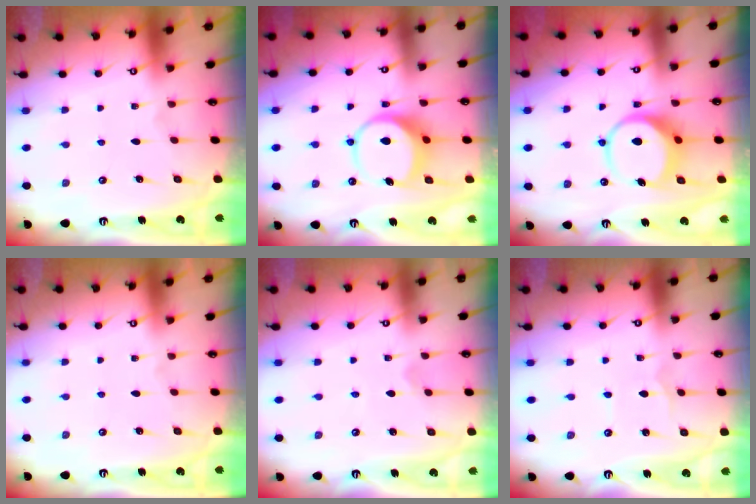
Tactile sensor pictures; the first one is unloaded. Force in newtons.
{"total": 9.8, "press": 9.7, "slide": 1.1}
{"total": 8.5, "press": 8.5, "slide": 1.0}
{"total": 0.0}
{"total": 1.0, "press": 1.0, "slide": 0.3}
{"total": 1.1, "press": 1.1, "slide": 0.2}